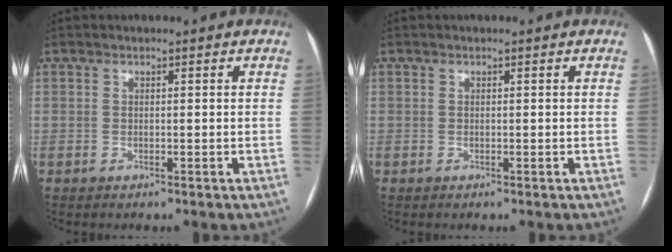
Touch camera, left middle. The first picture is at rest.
{"total": 0.0}